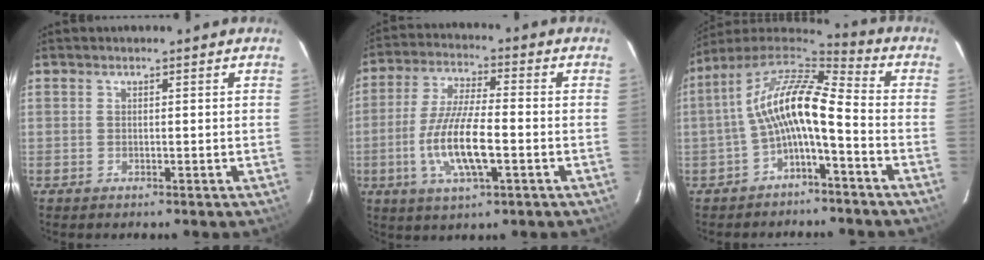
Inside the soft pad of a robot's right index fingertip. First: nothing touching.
{"total": 12.2, "force": [-3.4, 3.0, 11.3], "torque": [-0.231, -0.004, -0.065]}
{"total": 12.3, "force": [-2.6, 3.5, 11.5], "torque": [-0.227, 0.019, -0.056]}